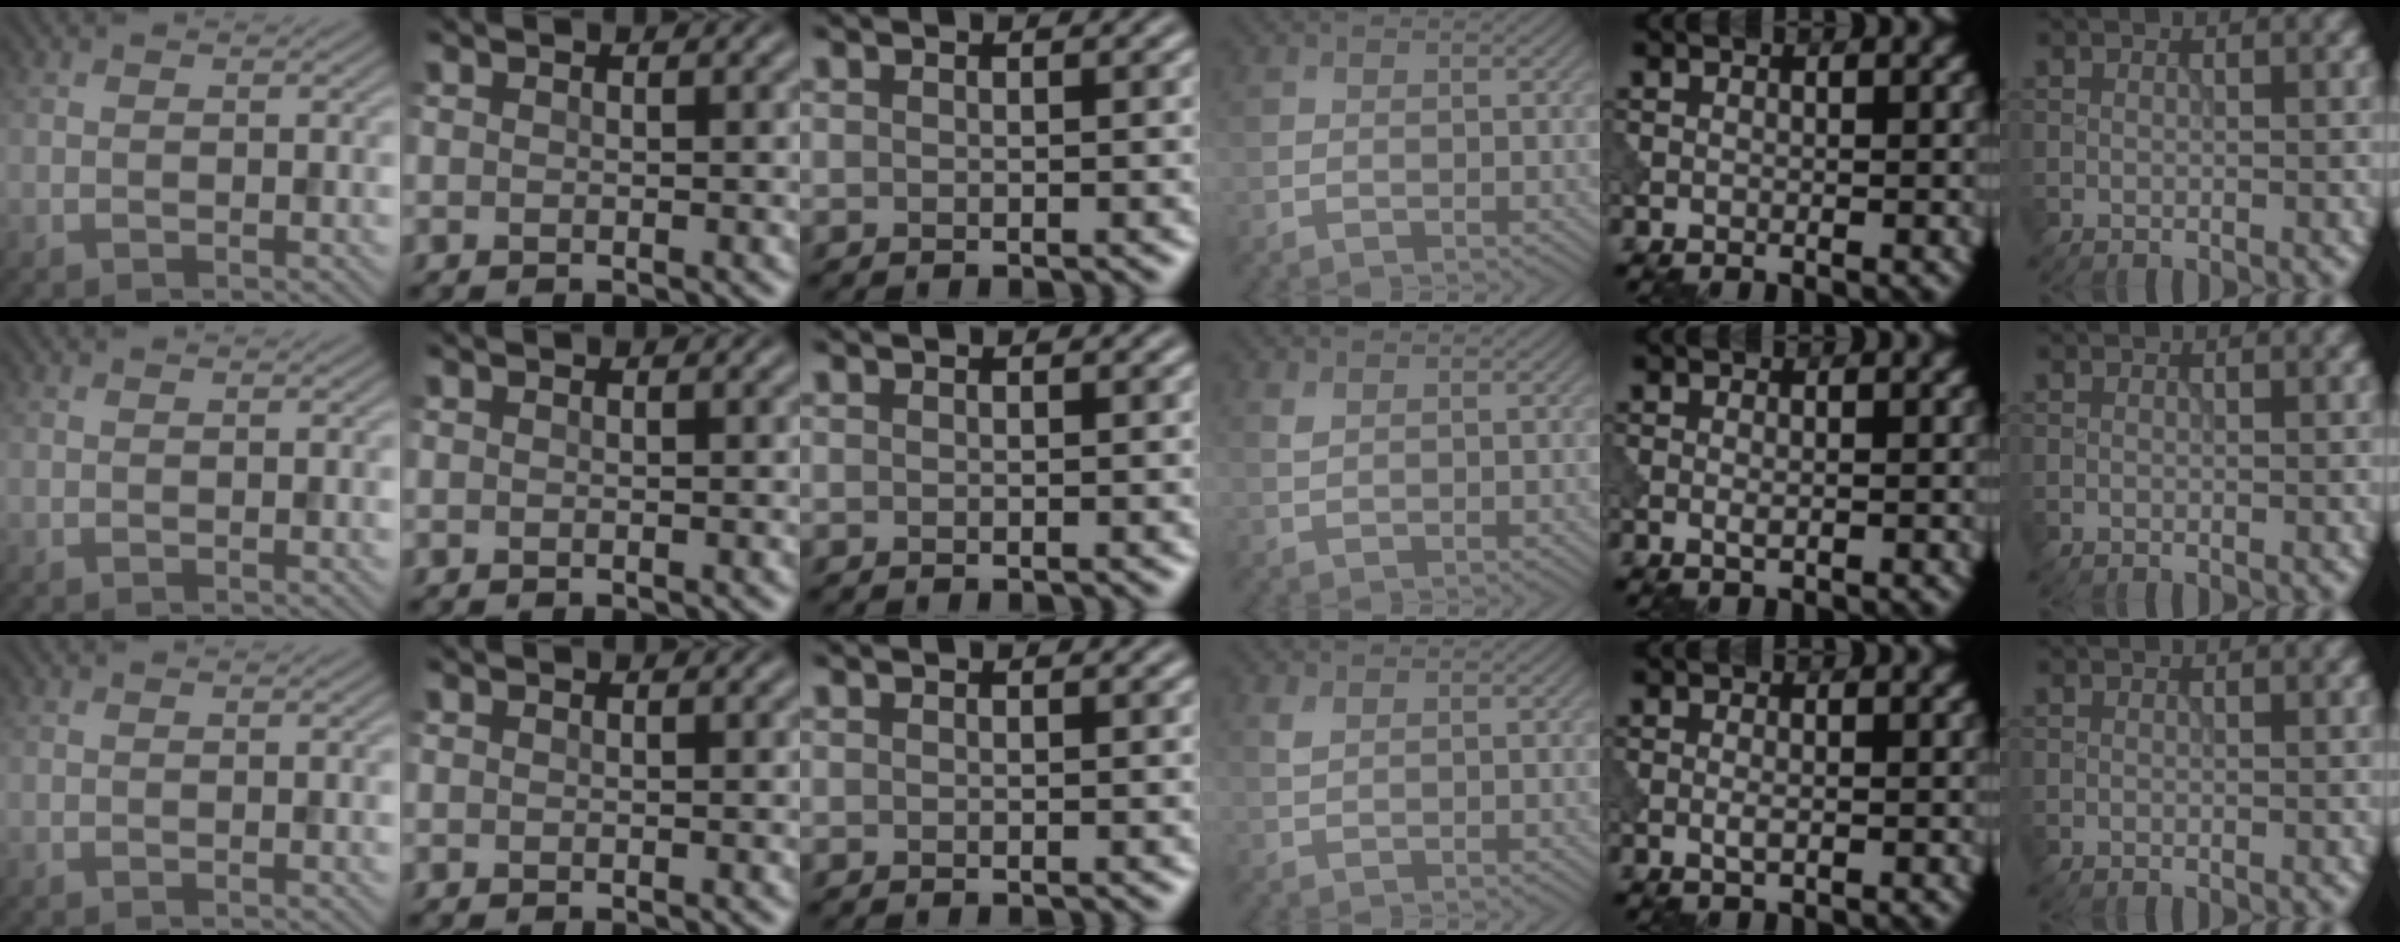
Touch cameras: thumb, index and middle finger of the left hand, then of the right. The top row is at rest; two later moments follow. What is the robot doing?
{"motion": "dispense", "object": "pipette"}